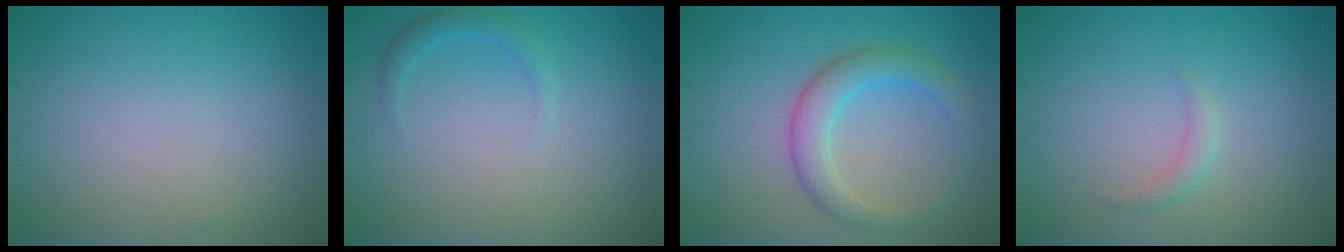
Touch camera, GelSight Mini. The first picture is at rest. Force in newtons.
{"total": 1.4, "press": 1.4, "slide": 0.1}
{"total": 3.8, "press": 3.8, "slide": 0.1}
{"total": 1.1, "press": 1.1, "slide": 0.1}